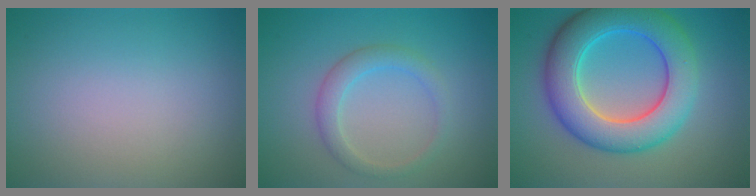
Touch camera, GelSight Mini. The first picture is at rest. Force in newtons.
{"total": 2.4, "press": 2.4, "slide": 0.1}
{"total": 9.0, "press": 9.0, "slide": 0.2}